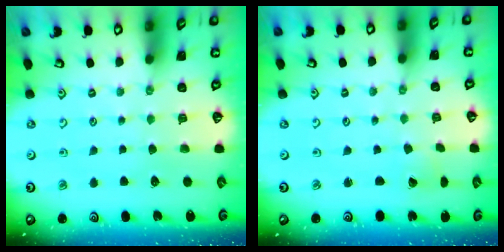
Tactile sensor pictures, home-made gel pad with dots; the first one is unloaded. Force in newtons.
{"total": 1.3, "press": 1.3, "slide": 0.1}